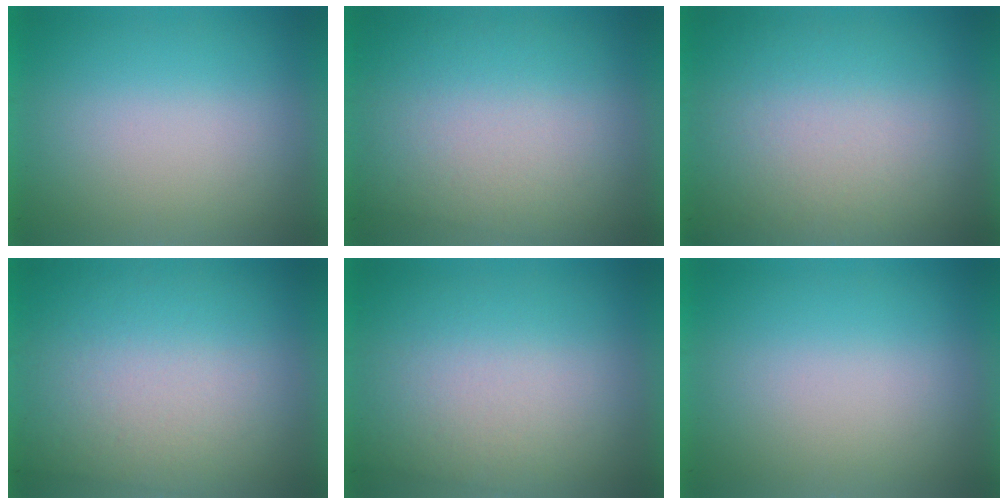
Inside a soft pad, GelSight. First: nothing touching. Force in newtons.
{"total": 2.6}
{"total": 2.7}
{"total": 3.7}
{"total": 2.4}
{"total": 0.0}